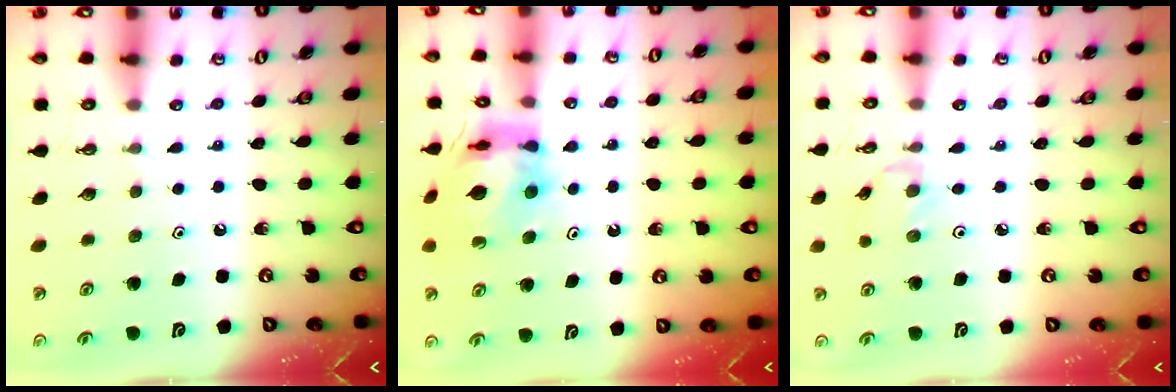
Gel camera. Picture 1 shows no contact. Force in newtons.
{"total": 11.4, "press": 11.3, "slide": 1.4}
{"total": 0.7, "press": 0.6, "slide": 0.4}